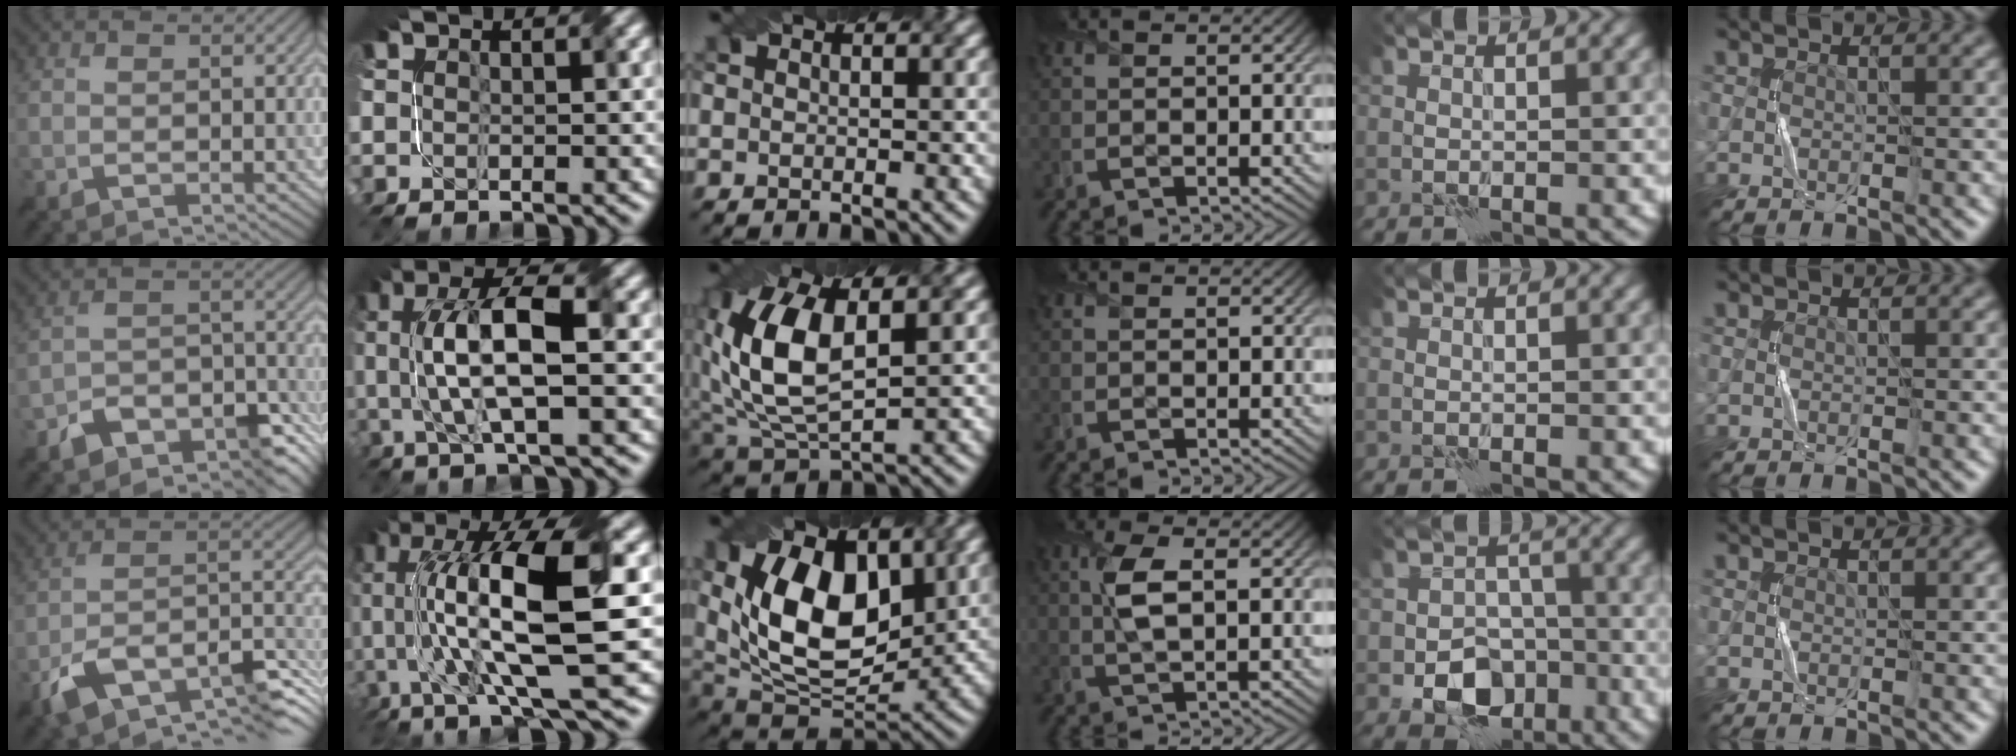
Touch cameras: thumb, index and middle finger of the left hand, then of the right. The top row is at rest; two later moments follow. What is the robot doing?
{"motion": "twist", "object": "screw"}